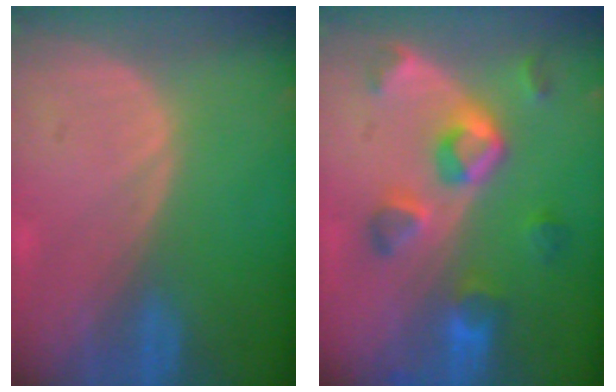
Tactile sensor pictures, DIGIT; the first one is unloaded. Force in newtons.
{"total": 7.4, "press": 7.4, "slide": 0.4}